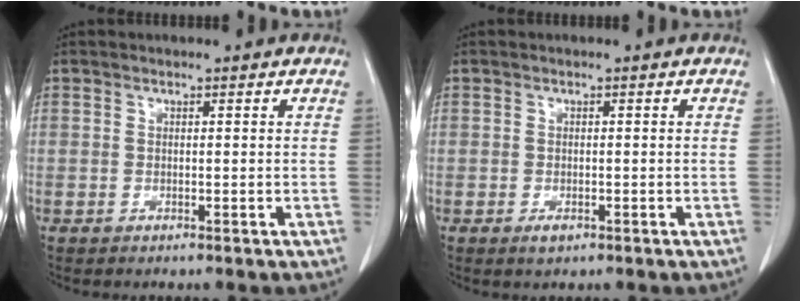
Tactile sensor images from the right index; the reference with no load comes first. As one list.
[{"total": 1.4, "force": [-0.8, 0.7, 0.9], "torque": [-0.013, 0.000, -0.007]}]